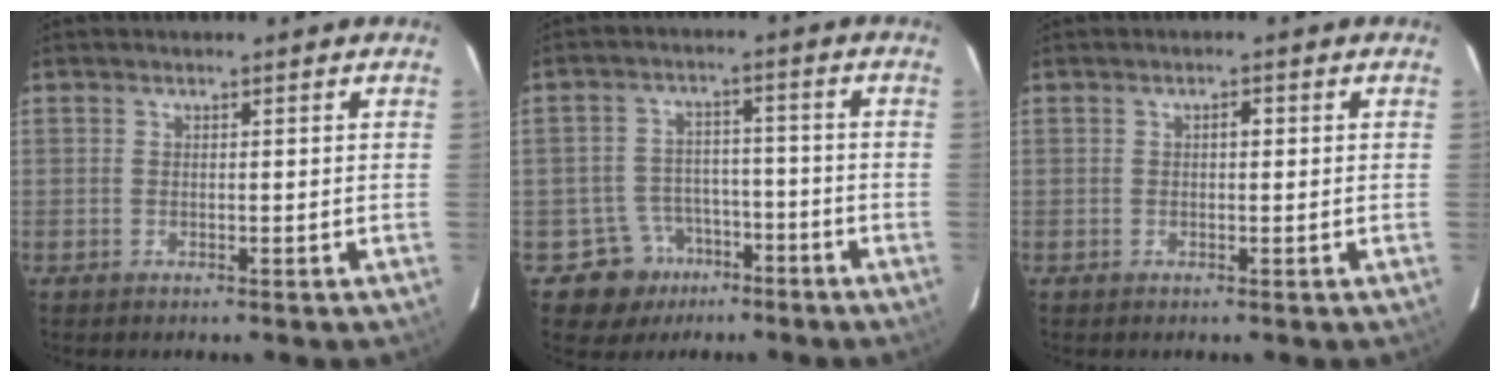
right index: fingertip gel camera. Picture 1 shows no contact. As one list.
[{"total": 7.2, "force": [-3.9, 6.1, 0.0], "torque": [0.008, 0.021, -0.053]}, {"total": 1.0, "force": [0.1, 0.5, 0.9], "torque": [-0.014, 0.003, 0.001]}]